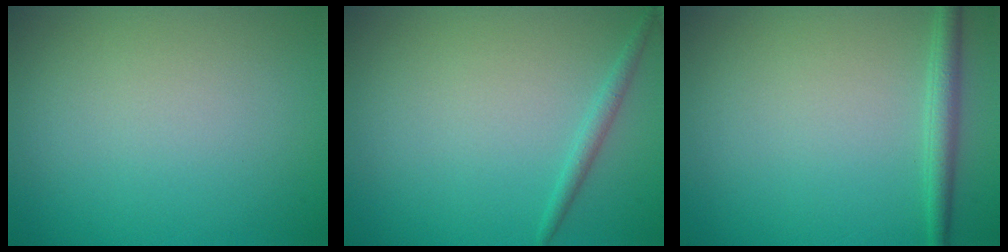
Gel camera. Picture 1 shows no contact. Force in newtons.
{"total": 1.2, "press": 1.2, "slide": 0.0}
{"total": 2.0, "press": 2.0, "slide": 0.1}